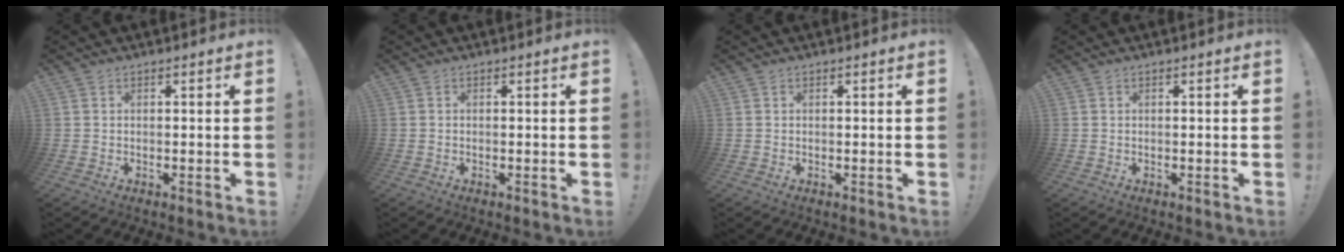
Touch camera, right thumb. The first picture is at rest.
{"total": 0.0}
{"total": 0.0}
{"total": 0.0}